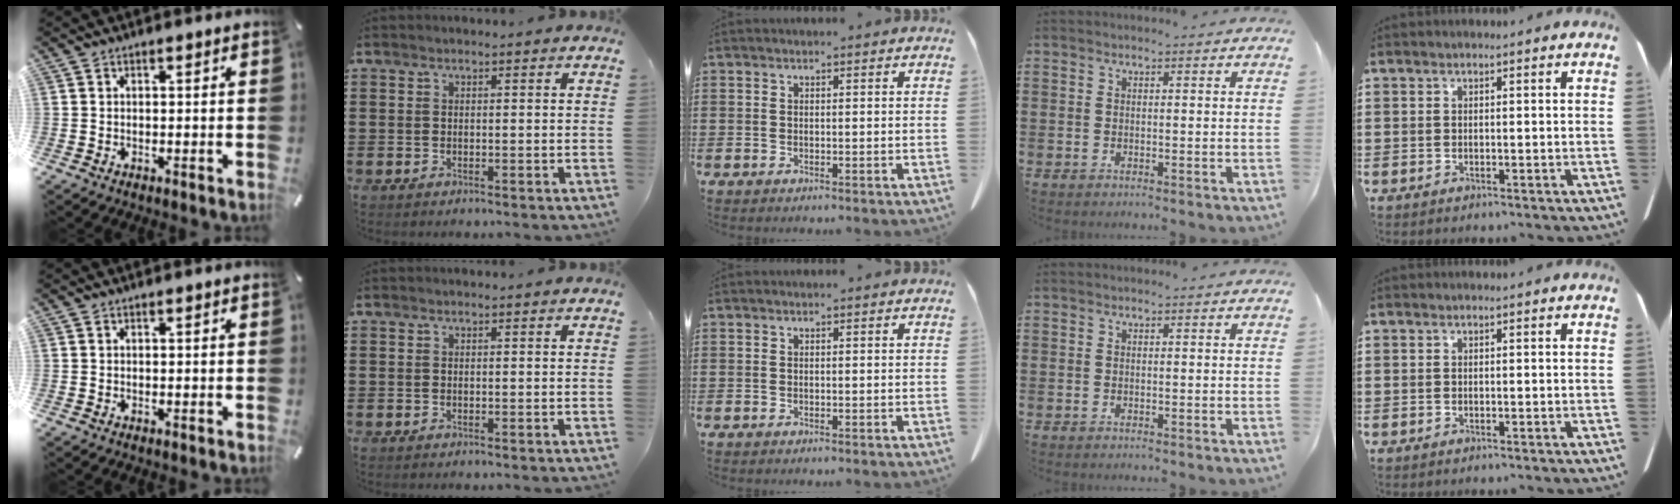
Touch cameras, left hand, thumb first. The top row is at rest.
{}